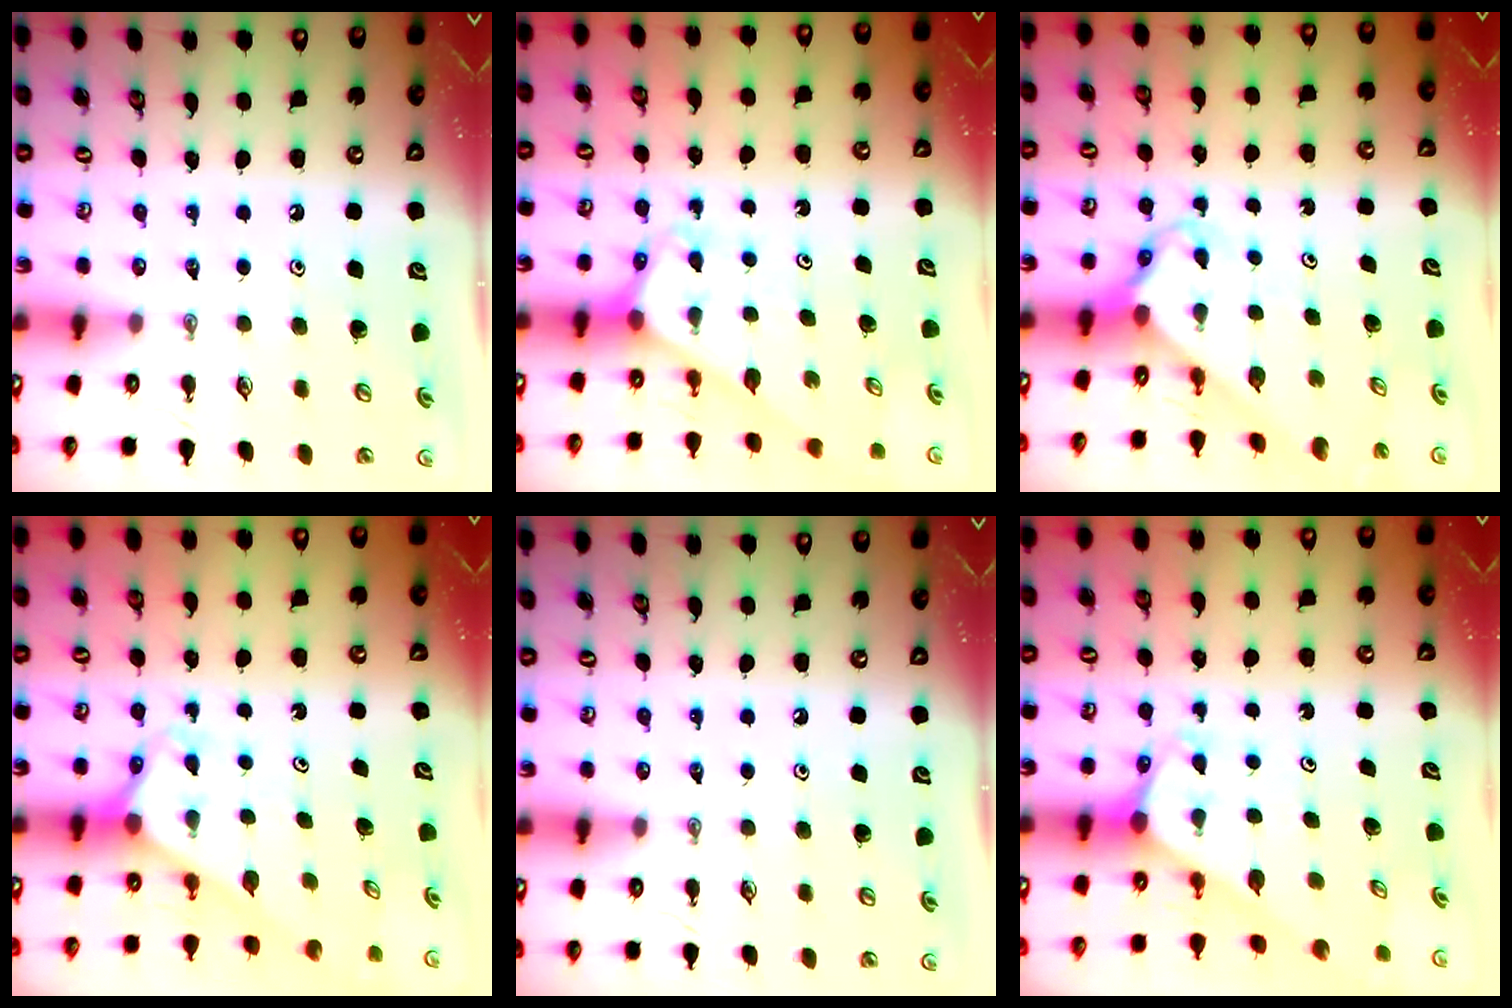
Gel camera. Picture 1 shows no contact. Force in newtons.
{"total": 3.1, "press": 3.1, "slide": 0.2}
{"total": 2.8, "press": 2.8, "slide": 0.2}
{"total": 2.4, "press": 2.4, "slide": 0.2}
{"total": 0.0}
{"total": 2.0, "press": 2.0, "slide": 0.1}